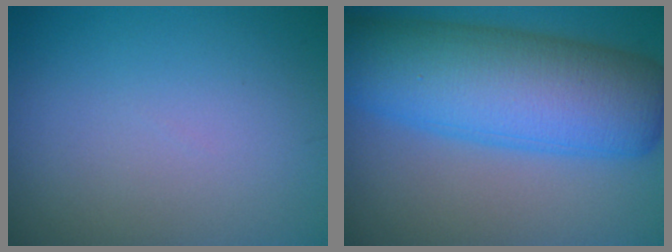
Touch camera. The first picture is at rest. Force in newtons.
{"total": 11.8, "press": 11.8, "slide": 0.3}